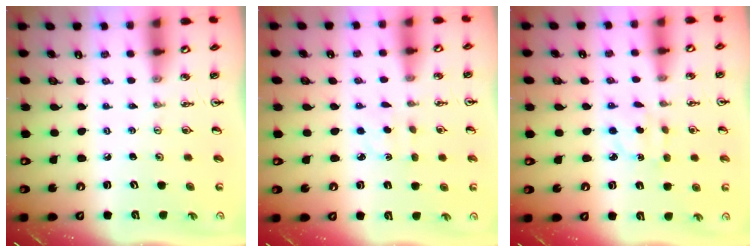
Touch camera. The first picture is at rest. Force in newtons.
{"total": 1.6, "press": 1.5, "slide": 0.5}
{"total": 3.2, "press": 3.2, "slide": 0.5}